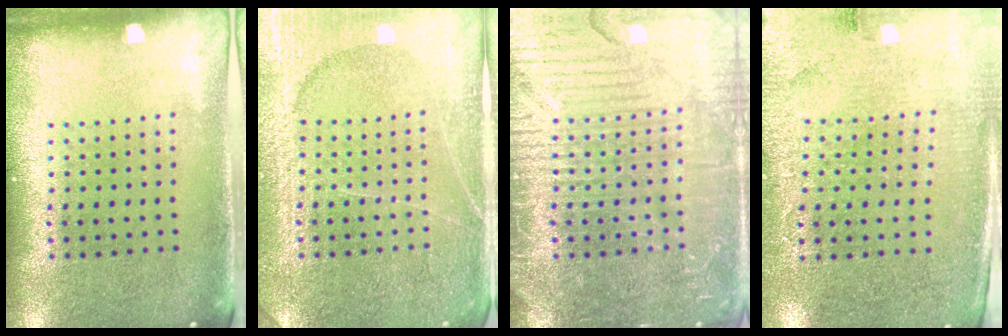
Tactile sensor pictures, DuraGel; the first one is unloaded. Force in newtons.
{"total": 3.8, "press": 3.7, "slide": 0.8}
{"total": 4.9, "press": 4.8, "slide": 0.6}
{"total": 3.0, "press": 2.8, "slide": 1.0}